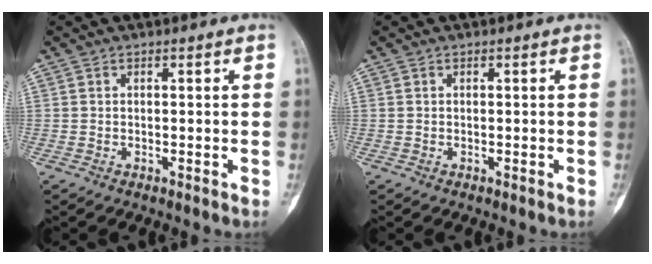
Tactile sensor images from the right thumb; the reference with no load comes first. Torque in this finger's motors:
{"motor_torque": [0.37, -0.33, 0.00, -0.01, 0.01]}